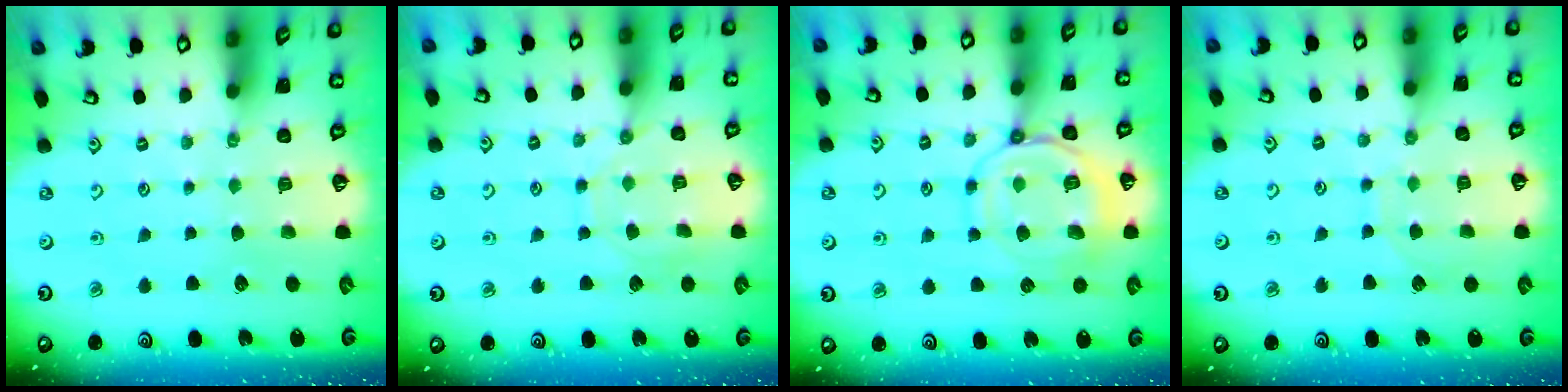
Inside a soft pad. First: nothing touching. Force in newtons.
{"total": 9.4, "press": 9.4, "slide": 0.7}
{"total": 11.1, "press": 11.1, "slide": 1.1}
{"total": 6.7, "press": 6.7, "slide": 0.4}